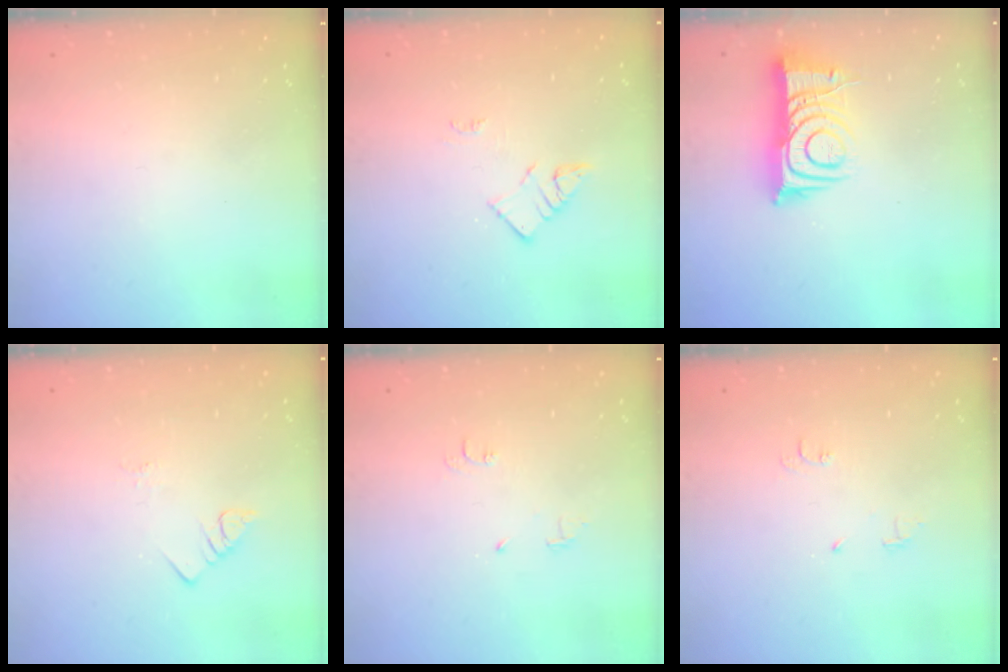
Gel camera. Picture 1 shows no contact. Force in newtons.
{"total": 4.6, "press": 4.6, "slide": 0.3}
{"total": 9.9, "press": 9.9, "slide": 1.0}
{"total": 2.8, "press": 2.8, "slide": 0.4}
{"total": 4.7, "press": 4.7, "slide": 0.7}
{"total": 4.7, "press": 4.7, "slide": 0.7}